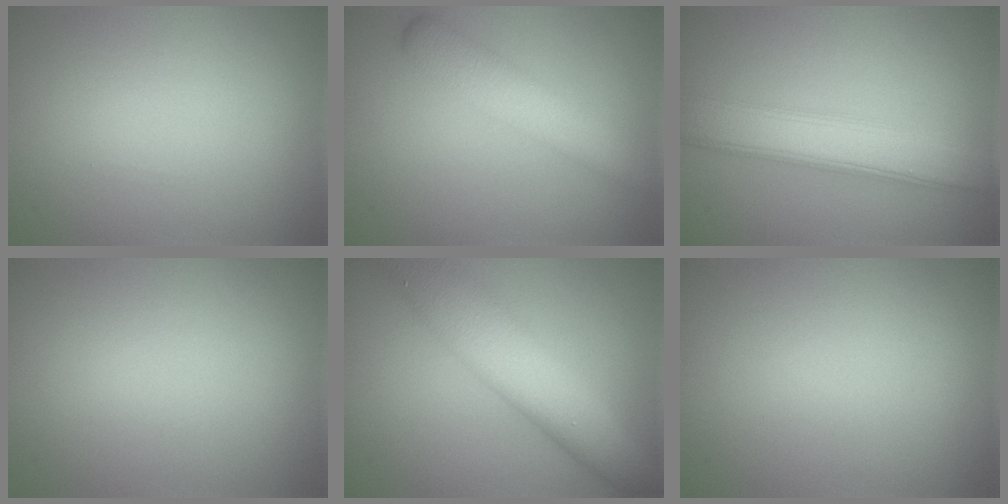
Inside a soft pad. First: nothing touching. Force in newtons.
{"total": 3.7, "press": 3.7, "slide": 0.1}
{"total": 6.1, "press": 6.1, "slide": 0.3}
{"total": 0.0}
{"total": 8.1, "press": 8.1, "slide": 0.4}
{"total": 0.0}